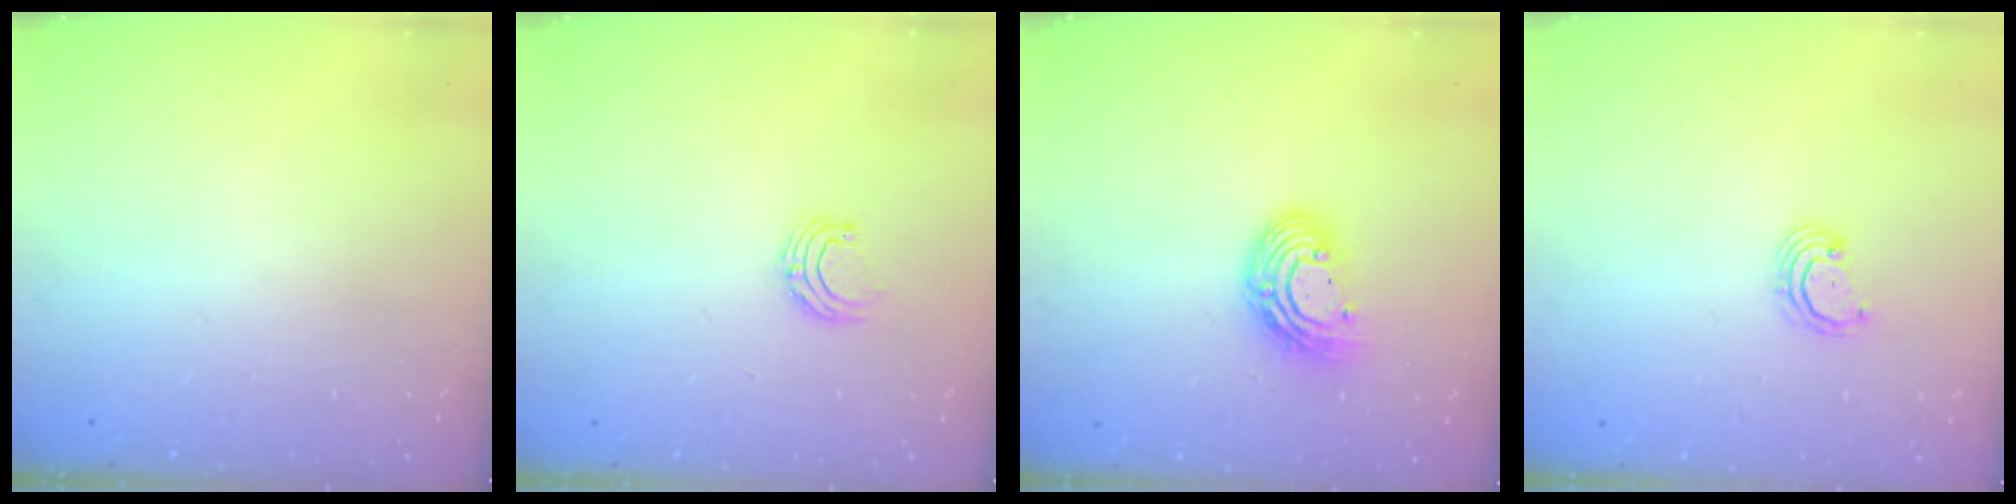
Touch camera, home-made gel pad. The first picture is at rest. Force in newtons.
{"total": 5.5, "press": 5.5, "slide": 0.6}
{"total": 11.7, "press": 11.7, "slide": 0.9}
{"total": 2.5, "press": 2.5, "slide": 0.3}